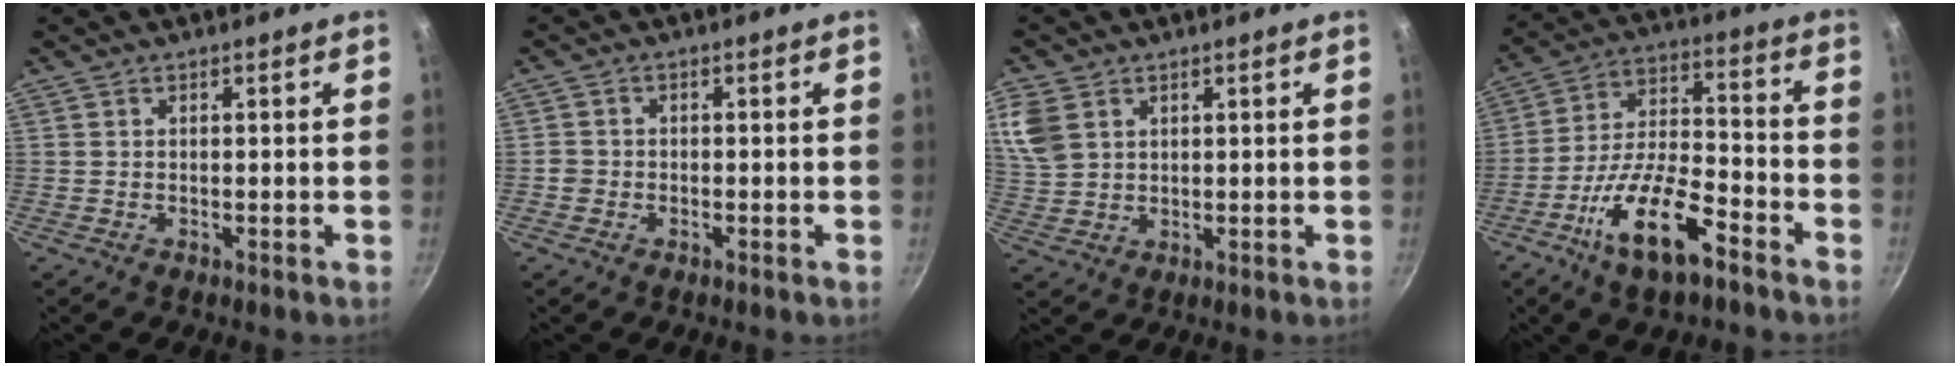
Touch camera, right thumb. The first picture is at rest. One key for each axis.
{"total": 1.9, "fx": -0.8, "fy": 1.6, "fz": 0.6, "tx": -0.007, "ty": 0.009, "tz": -0.015}
{"total": 8.8, "fx": 3.8, "fy": 6.4, "fz": 4.7, "tx": -0.094, "ty": -0.005, "tz": 0.081}
{"total": 15.7, "fx": -8.5, "fy": 5.8, "fz": 11.8, "tx": -0.208, "ty": 0.047, "tz": -0.159}